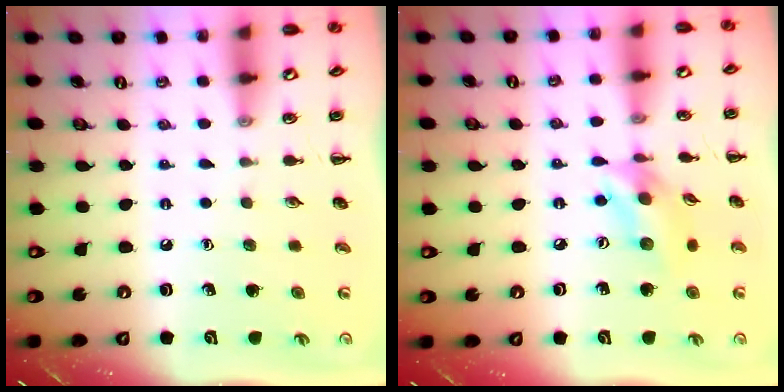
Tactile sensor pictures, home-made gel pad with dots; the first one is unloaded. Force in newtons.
{"total": 10.0, "press": 9.8, "slide": 1.7}